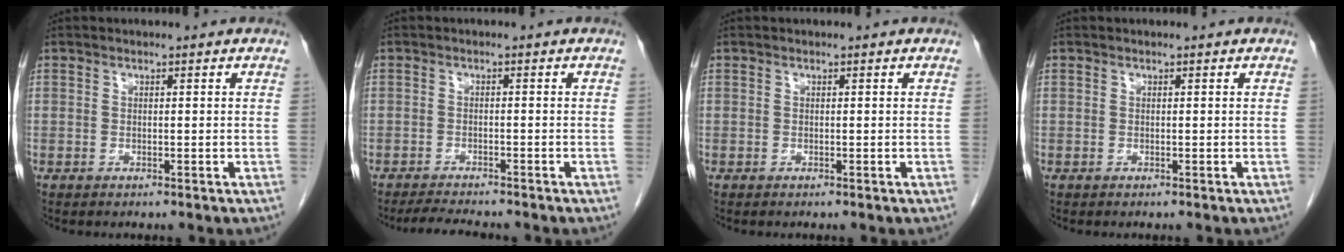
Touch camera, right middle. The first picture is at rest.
{"total": 4.6, "force": [-4.2, 0.3, 1.7], "torque": [-0.031, -0.015, -0.068]}
{"total": 0.0}
{"total": 0.0}